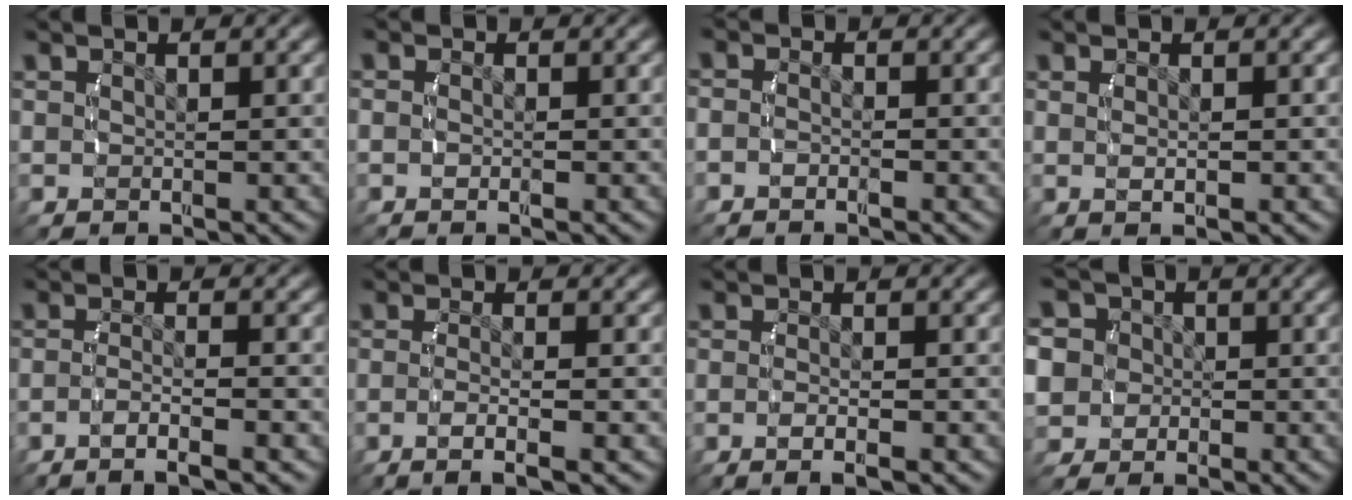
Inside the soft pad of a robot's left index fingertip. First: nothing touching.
{"total": 0.7, "force": [-0.4, 0.5, 0.3], "torque": [-0.013, -0.007, -0.006]}
{"total": 1.6, "force": [-1.1, 1.1, 0.3], "torque": [-0.017, -0.009, -0.020]}
{"total": 1.0, "force": [0.0, -0.4, 0.9], "torque": [-0.020, -0.005, 0.006]}
{"total": 3.3, "force": [-2.5, 0.0, 2.2], "torque": [-0.043, -0.010, -0.038]}
{"total": 3.4, "force": [-2.1, 0.0, 2.7], "torque": [-0.052, -0.009, -0.029]}
{"total": 2.4, "force": [-1.7, 0.2, 1.7], "torque": [-0.032, -0.001, -0.029]}
{"total": 8.5, "force": [-0.1, 7.7, 3.5], "torque": [-0.087, -0.022, -0.009]}